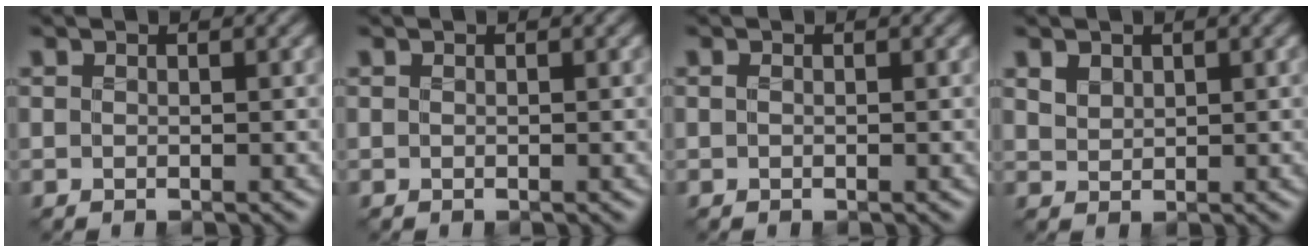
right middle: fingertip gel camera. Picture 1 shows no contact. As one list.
[{"total": 0.0}, {"total": 0.0}, {"total": 1.4, "force": [0.8, 1.0, 0.5], "torque": [-0.019, -0.003, 0.016]}]